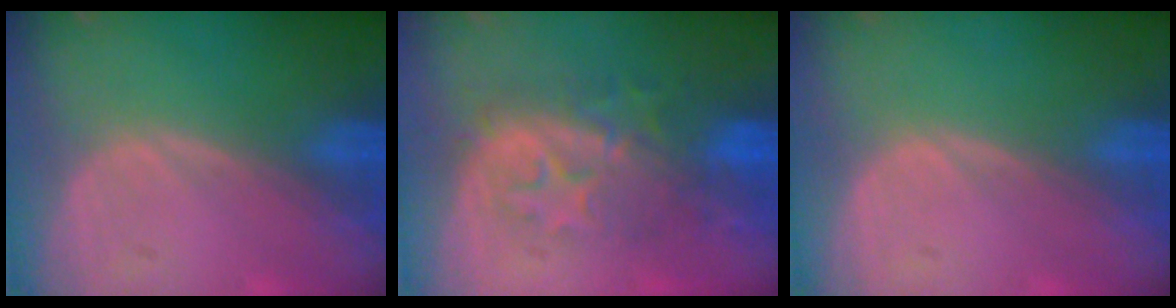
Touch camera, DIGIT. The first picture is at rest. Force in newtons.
{"total": 8.4, "press": 8.3, "slide": 1.1}
{"total": 0.0}